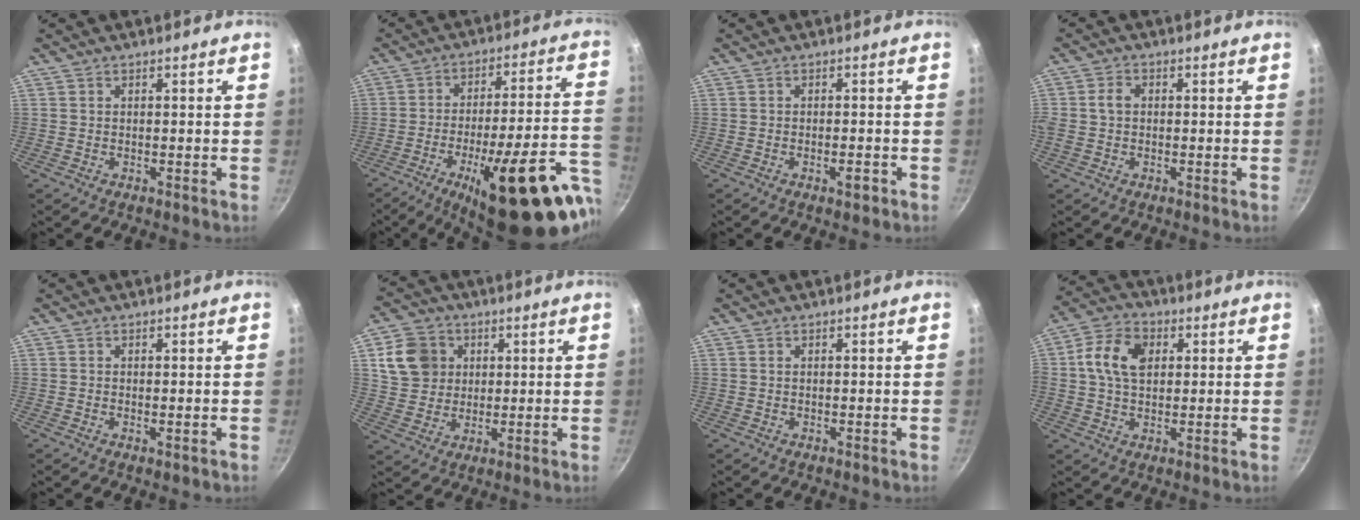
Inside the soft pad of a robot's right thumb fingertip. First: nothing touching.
{"total": 26.2, "force": [-10.9, 6.8, 22.8], "torque": [-0.291, 0.033, -0.154]}
{"total": 2.2, "force": [-1.1, 0.8, 1.7], "torque": [-0.025, 0.008, -0.017]}
{"total": 3.2, "force": [0.1, 2.5, 2.1], "torque": [-0.037, 0.010, -0.005]}
{"total": 0.6, "force": [-0.1, 0.2, 0.5], "torque": [-0.010, -0.002, -0.002]}
{"total": 9.9, "force": [3.0, 8.5, 4.1], "torque": [-0.047, 0.002, 0.057]}
{"total": 0.0}
{"total": 9.7, "force": [1.9, 6.7, 6.8], "torque": [-0.113, 0.010, 0.023]}